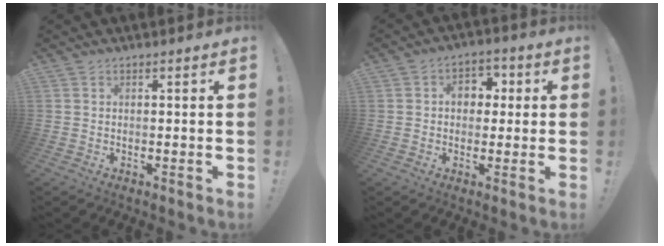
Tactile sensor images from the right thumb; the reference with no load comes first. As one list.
[{"total": 6.7, "force": [0.8, 5.3, 3.9], "torque": [-0.048, 0.006, 0.014]}]